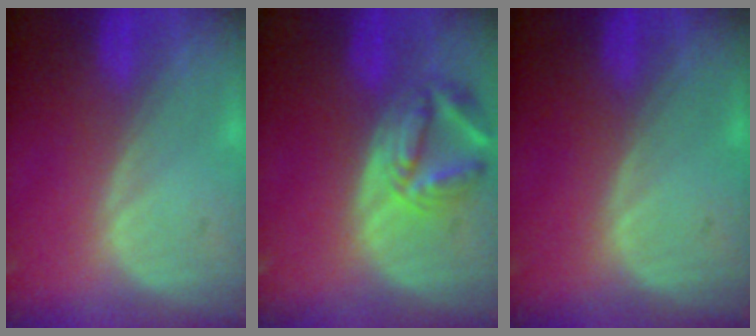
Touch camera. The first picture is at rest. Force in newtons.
{"total": 6.8, "press": 6.3, "slide": 2.6}
{"total": 0.0}